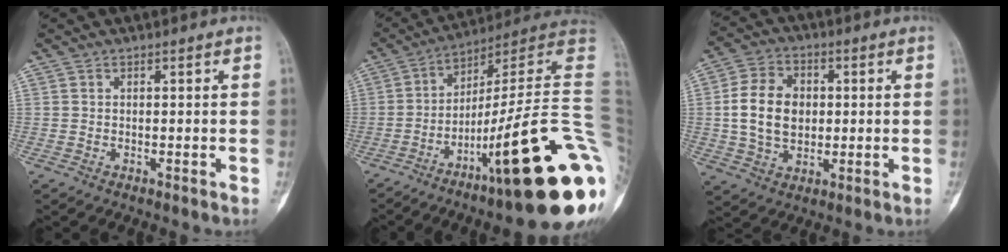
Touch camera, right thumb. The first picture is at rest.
{"total": 28.5, "force": [-8.5, 3.9, 26.9], "torque": [-0.297, 0.054, -0.130]}
{"total": 11.7, "force": [0.6, 8.5, 8.0], "torque": [-0.127, 0.008, 0.012]}